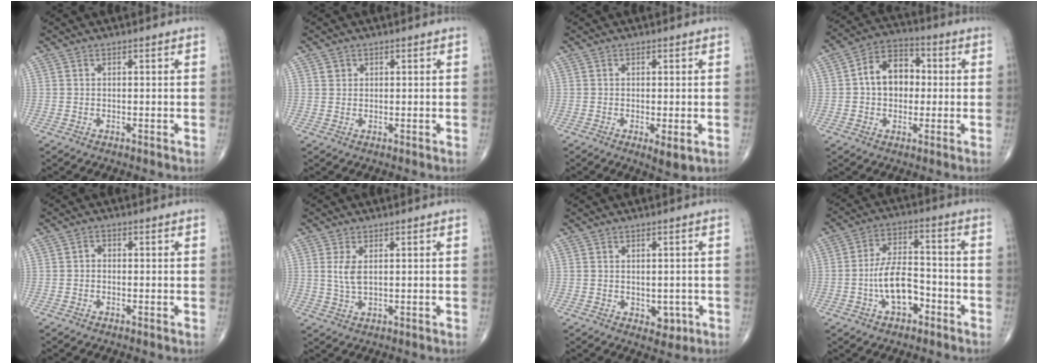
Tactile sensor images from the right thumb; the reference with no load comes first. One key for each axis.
{"total": 1.2, "fx": 0.5, "fy": 1.1, "fz": 0.2, "tx": 0.006, "ty": -0.002, "tz": 0.006}
{"total": 3.4, "fx": -0.9, "fy": 1.1, "fz": 3.1, "tx": -0.050, "ty": -0.012, "tz": -0.013}
{"total": 10.2, "fx": 0.6, "fy": 7.5, "fz": 6.9, "tx": -0.082, "ty": 0.025, "tz": 0.001}
{"total": 1.1, "fx": -0.3, "fy": 0.9, "fz": 0.5, "tx": 0.002, "ty": 0.004, "tz": -0.010}
{"total": 3.6, "fx": 0.9, "fy": 1.7, "fz": 3.1, "tx": -0.067, "ty": -0.006, "tz": 0.024}
{"total": 3.5, "fx": -0.6, "fy": 2.6, "fz": 2.3, "tx": -0.011, "ty": -0.003, "tz": 0.001}
{"total": 10.0, "fx": -3.5, "fy": 5.5, "fz": 7.6, "tx": -0.125, "ty": 0.037, "tz": -0.065}